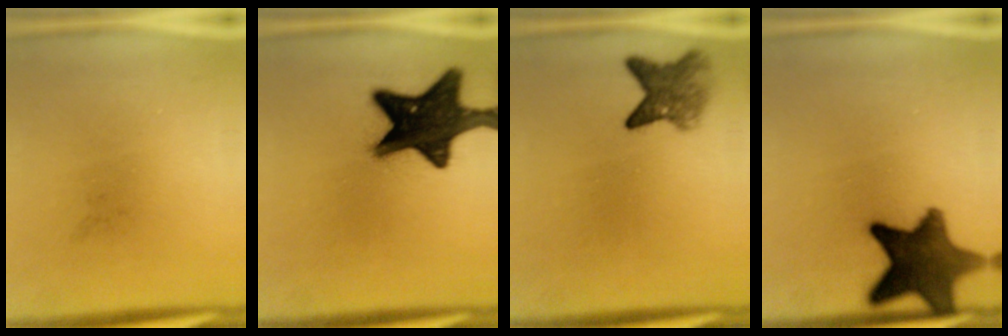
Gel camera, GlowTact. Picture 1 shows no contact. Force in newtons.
{"total": 17.7}
{"total": 4.9}
{"total": 12.3}